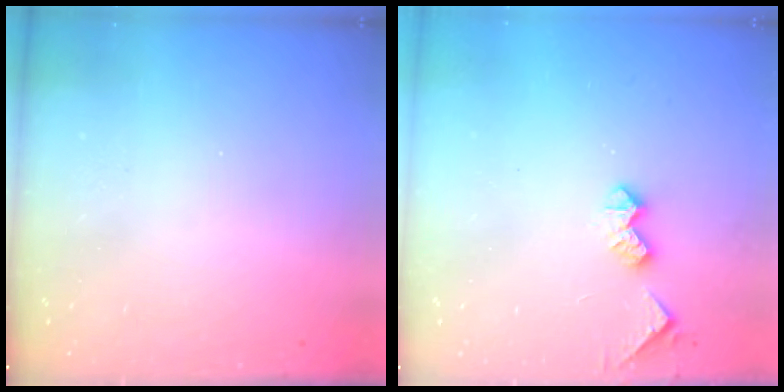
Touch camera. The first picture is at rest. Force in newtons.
{"total": 5.6, "press": 5.6, "slide": 0.7}